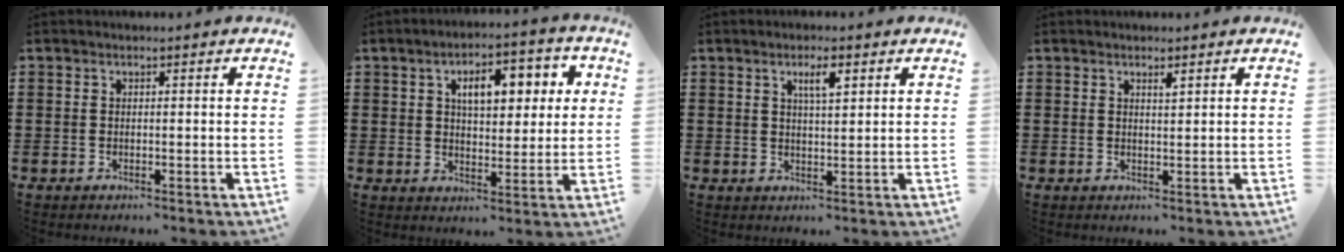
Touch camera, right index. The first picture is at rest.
{"total": 8.1, "force": [3.0, 4.0, 6.4], "torque": [-0.097, 0.000, 0.040]}
{"total": 3.2, "force": [1.5, 0.8, 2.7], "torque": [-0.049, 0.002, 0.022]}
{"total": 1.1, "force": [0.9, 0.2, 0.6], "torque": [-0.012, 0.000, 0.016]}